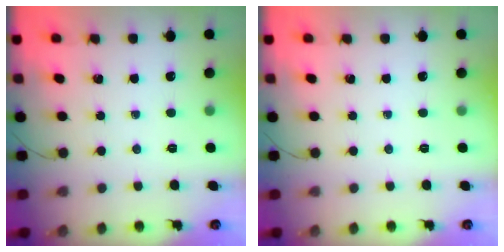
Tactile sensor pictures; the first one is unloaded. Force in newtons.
{"total": 0.0}